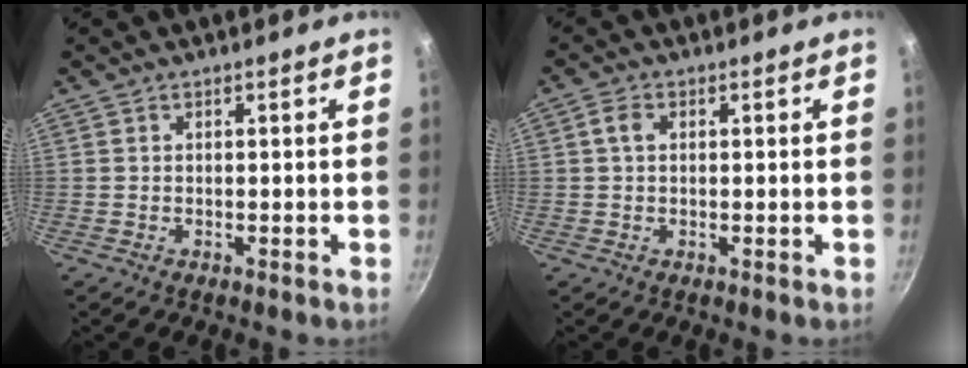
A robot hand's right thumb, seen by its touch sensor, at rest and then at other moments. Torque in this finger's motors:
{"motor_torque": [-0.50, 0.57, 0.38, -0.19, -0.02]}